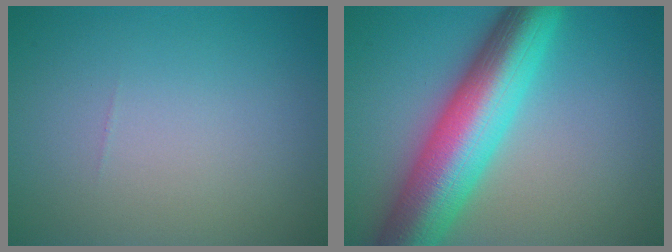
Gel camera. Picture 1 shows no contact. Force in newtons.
{"total": 11.2, "press": 11.2, "slide": 0.3}